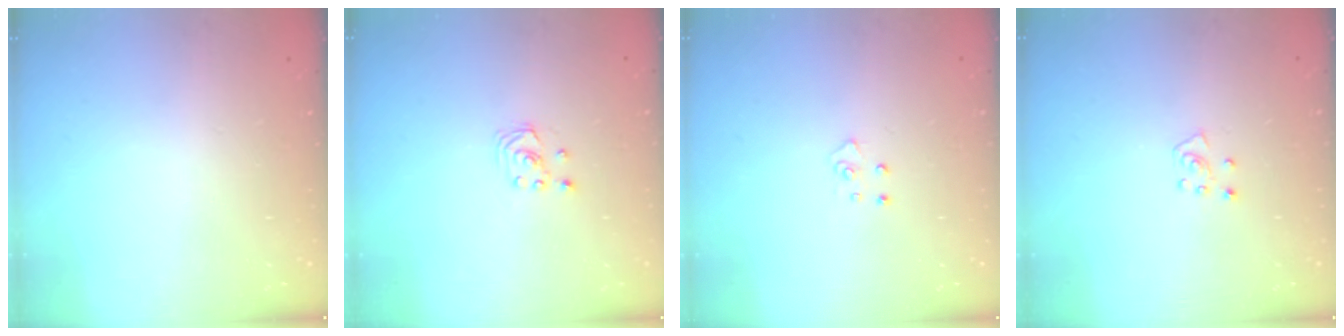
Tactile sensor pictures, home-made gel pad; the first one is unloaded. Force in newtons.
{"total": 1.8, "press": 1.8, "slide": 0.2}
{"total": 3.9, "press": 3.8, "slide": 0.4}
{"total": 5.4, "press": 5.4, "slide": 0.6}